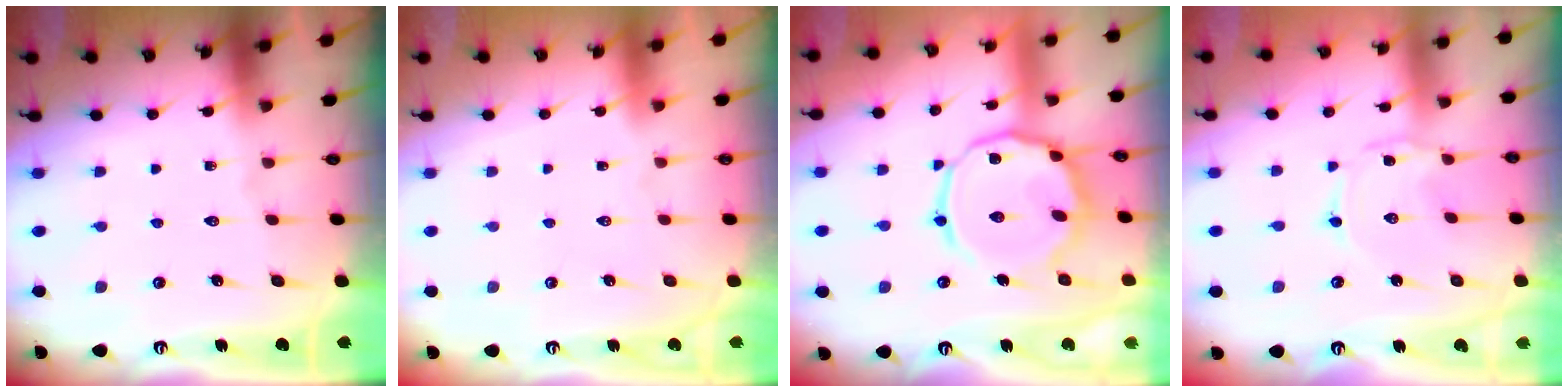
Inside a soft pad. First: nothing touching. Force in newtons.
{"total": 1.5, "press": 1.5, "slide": 0.1}
{"total": 15.6, "press": 15.5, "slide": 1.2}
{"total": 0.5, "press": 0.5, "slide": 0.1}